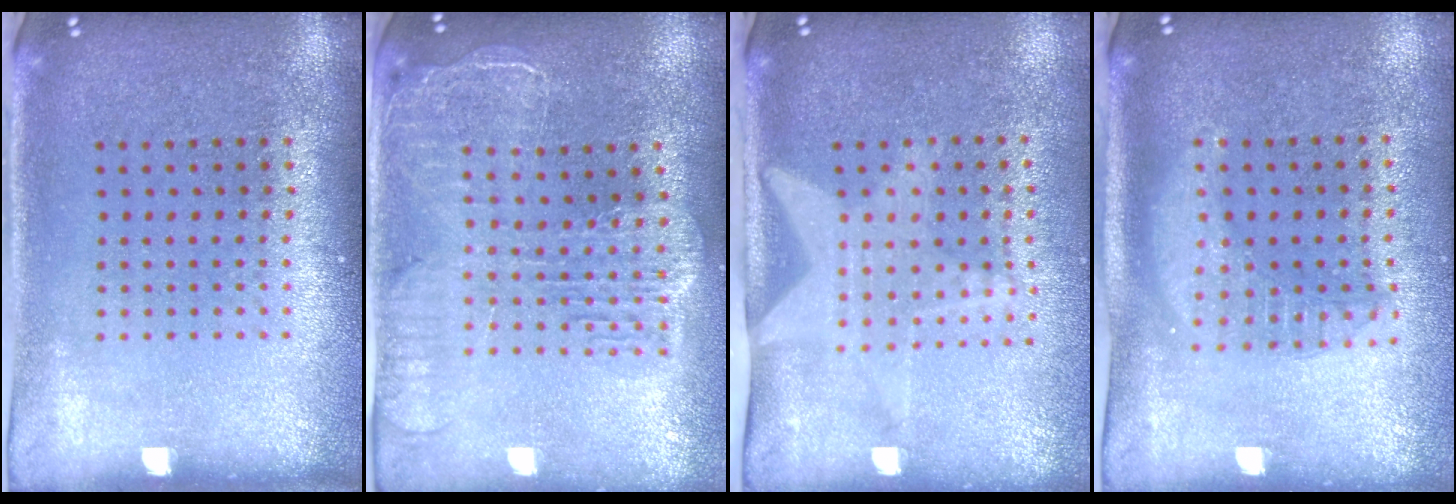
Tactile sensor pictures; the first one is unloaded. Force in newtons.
{"total": 2.4, "press": 2.1, "slide": 1.1}
{"total": 1.5, "press": 1.4, "slide": 0.5}
{"total": 1.7, "press": 1.5, "slide": 0.9}